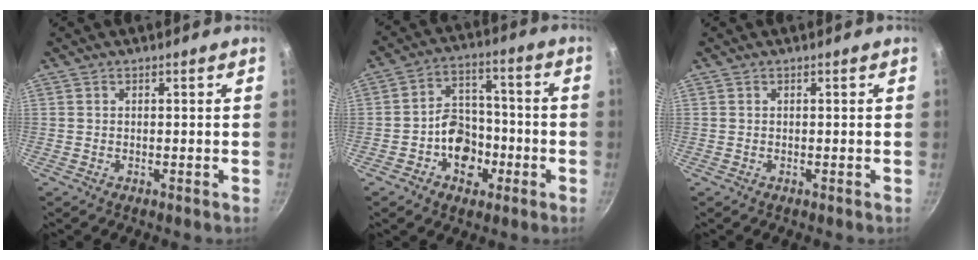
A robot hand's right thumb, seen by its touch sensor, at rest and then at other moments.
{"total": 10.3, "force": [-3.6, 7.9, 5.6], "torque": [-0.047, 0.039, -0.061]}
{"total": 0.0}